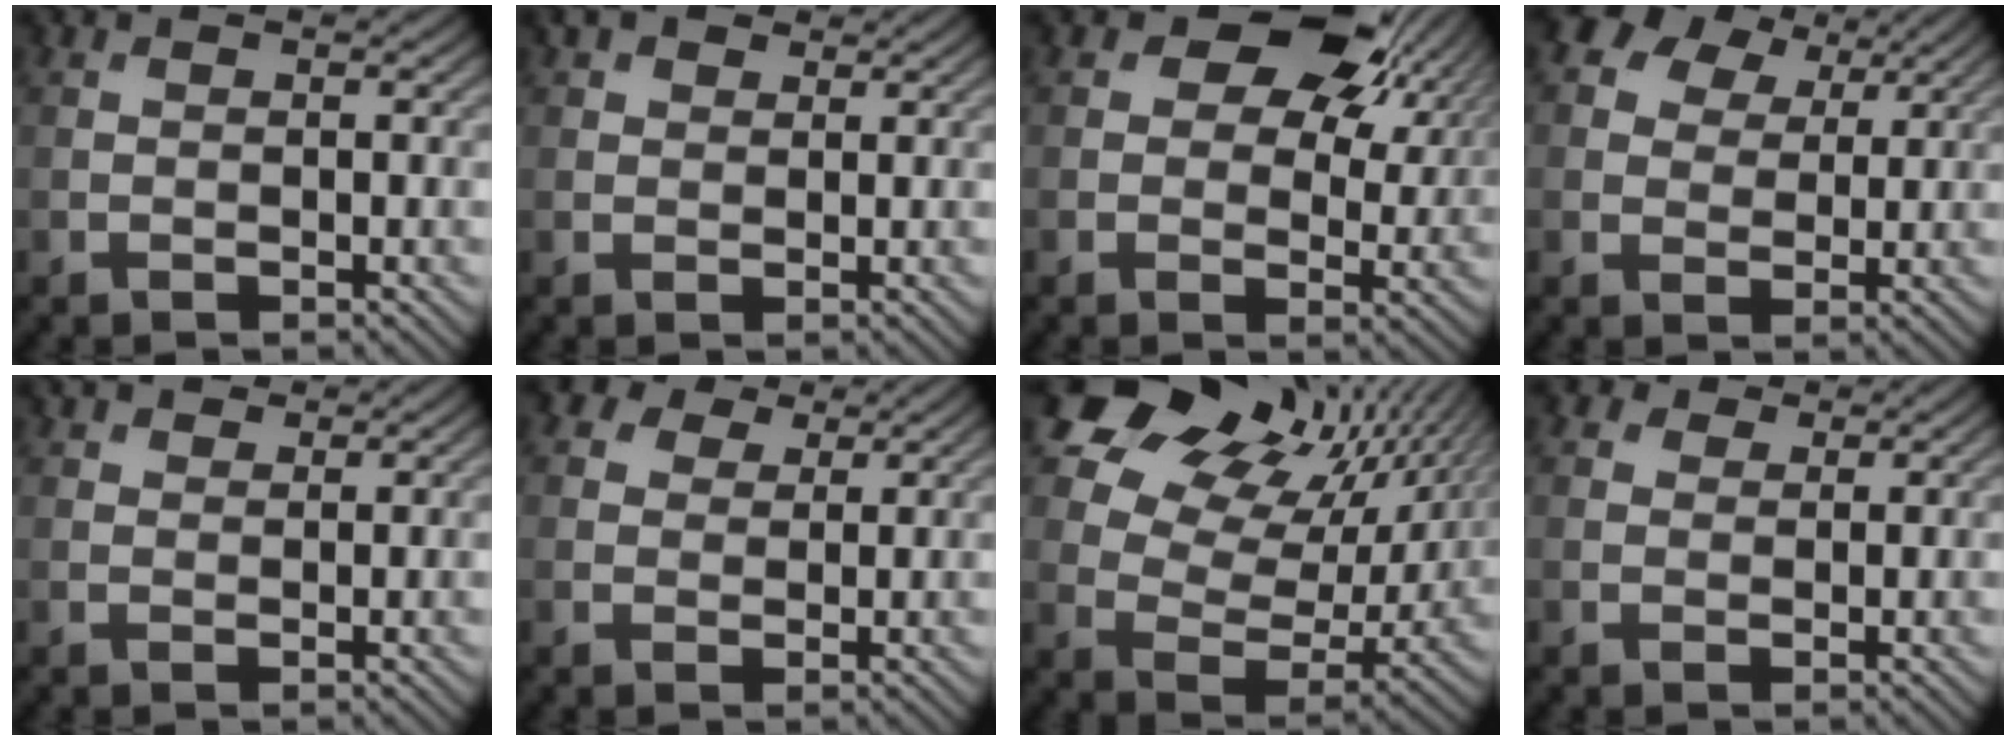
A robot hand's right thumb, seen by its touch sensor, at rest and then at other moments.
{"total": 2.7, "force": [1.8, 1.7, 1.2], "torque": [-0.025, 0.007, 0.032]}
{"total": 12.1, "force": [5.5, 7.2, 8.0], "torque": [-0.114, 0.003, 0.085]}
{"total": 8.5, "force": [5.0, 5.7, 3.9], "torque": [-0.098, 0.015, 0.082]}
{"total": 2.2, "force": [1.7, 1.1, 0.7], "torque": [-0.016, 0.006, 0.036]}
{"total": 5.6, "force": [3.6, 3.5, 2.4], "torque": [-0.062, -0.007, 0.062]}
{"total": 17.2, "force": [10.0, 10.3, 9.5], "torque": [-0.182, 0.029, 0.163]}
{"total": 2.6, "force": [1.7, 1.7, 1.0], "torque": [-0.019, 0.002, 0.025]}